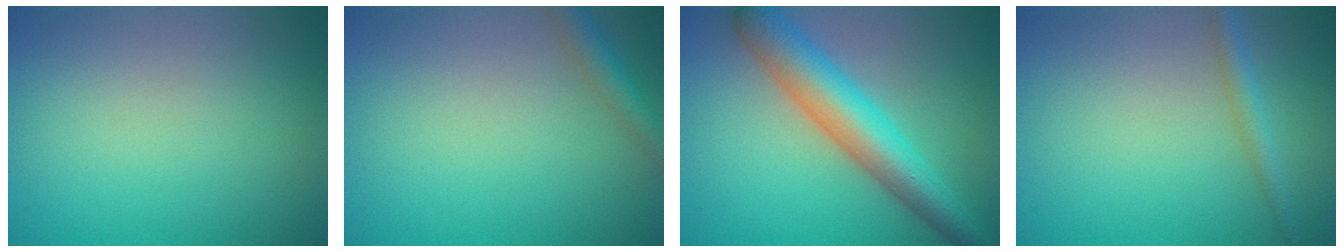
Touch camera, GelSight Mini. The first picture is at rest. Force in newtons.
{"total": 2.4, "press": 2.4, "slide": 0.1}
{"total": 7.1, "press": 7.1, "slide": 0.1}
{"total": 2.1, "press": 2.1, "slide": 0.1}